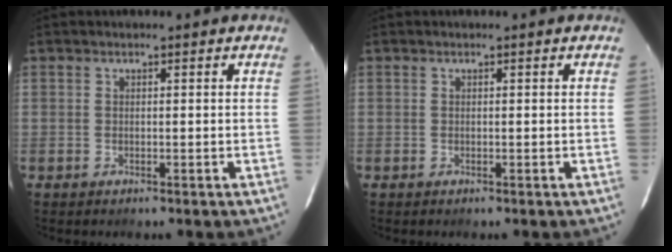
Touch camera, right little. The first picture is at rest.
{"total": 0.0}